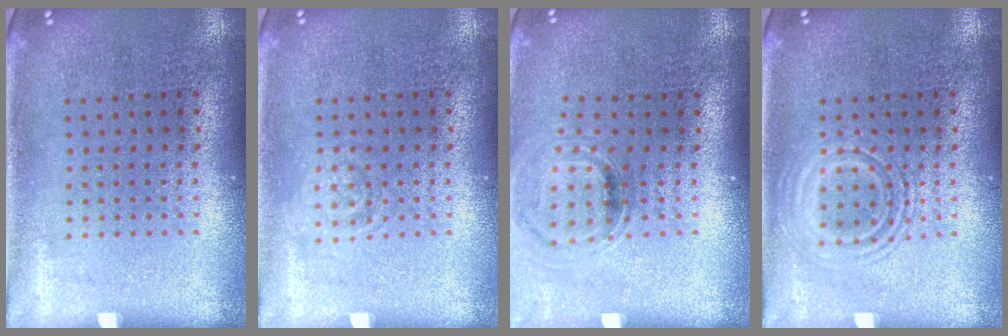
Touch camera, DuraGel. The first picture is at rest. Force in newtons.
{"total": 1.0, "press": 1.0, "slide": 0.2}
{"total": 0.9, "press": 0.8, "slide": 0.3}
{"total": 2.6, "press": 2.6, "slide": 0.4}